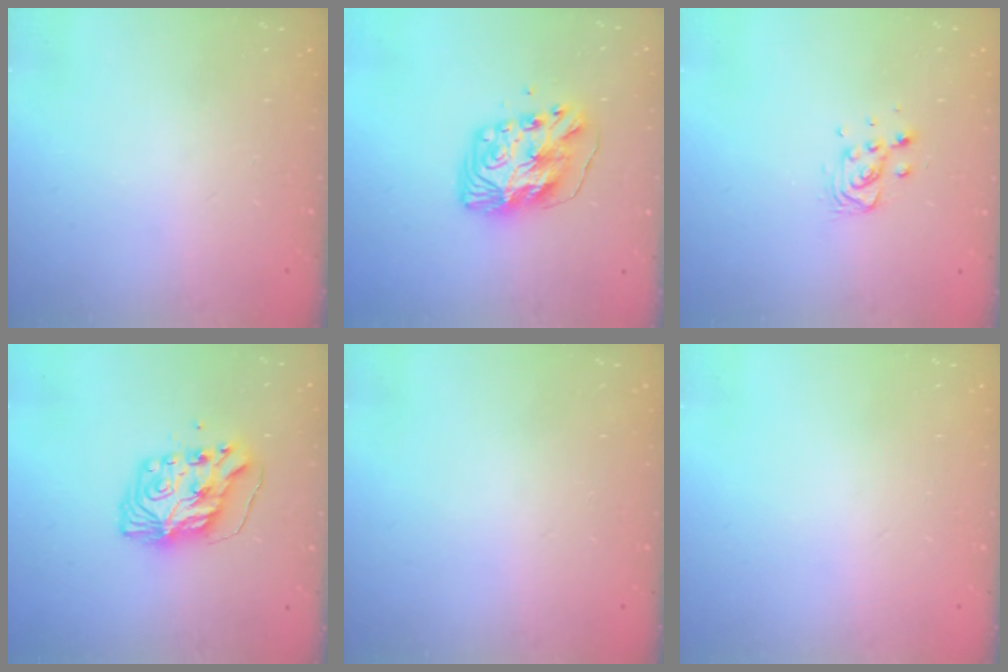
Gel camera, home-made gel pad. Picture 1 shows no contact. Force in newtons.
{"total": 11.3, "press": 11.3, "slide": 1.1}
{"total": 9.3, "press": 9.0, "slide": 2.3}
{"total": 10.1, "press": 10.0, "slide": 1.0}
{"total": 0.0}
{"total": 0.0}